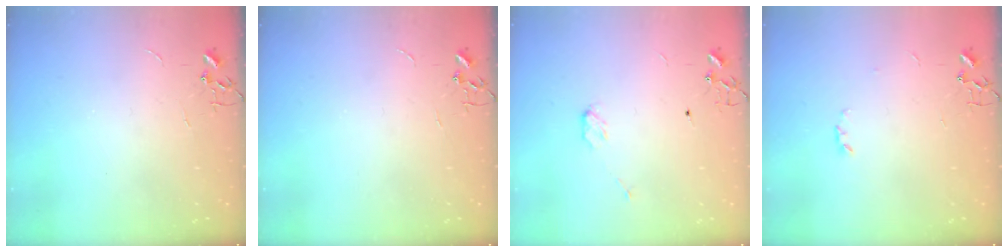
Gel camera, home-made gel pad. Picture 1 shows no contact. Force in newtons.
{"total": 0.0}
{"total": 3.8, "press": 3.8, "slide": 0.5}
{"total": 2.8, "press": 2.7, "slide": 0.5}